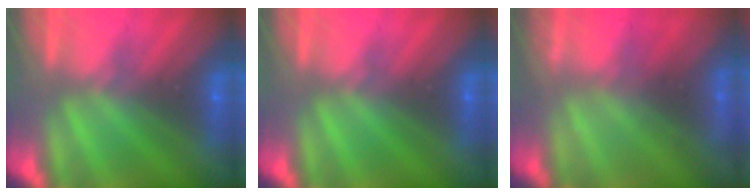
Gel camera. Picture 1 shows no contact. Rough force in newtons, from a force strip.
{"total": 0.0}
{"total": 2.1}